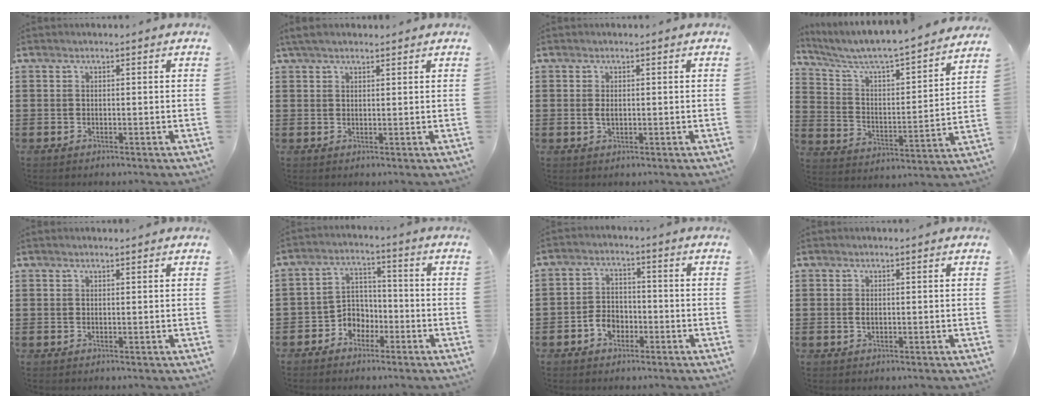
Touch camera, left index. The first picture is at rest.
{"total": 2.3, "force": [1.7, 0.6, 1.4], "torque": [-0.031, 0.005, 0.033]}
{"total": 1.6, "force": [0.0, 0.7, 1.4], "torque": [-0.036, -0.001, -0.002]}
{"total": 5.1, "force": [4.6, 0.2, 2.2], "torque": [-0.066, -0.047, 0.067]}
{"total": 0.6, "force": [0.4, 0.0, 0.4], "torque": [-0.008, -0.001, 0.009]}
{"total": 4.6, "force": [-2.8, 3.5, 1.1], "torque": [-0.031, 0.008, -0.058]}
{"total": 4.1, "force": [-2.1, 2.9, 2.0], "torque": [-0.047, 0.003, -0.042]}
{"total": 1.0, "force": [0.0, 0.4, 0.9], "torque": [-0.020, 0.001, 0.000]}